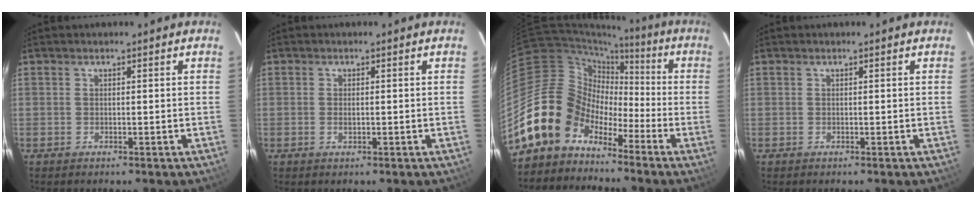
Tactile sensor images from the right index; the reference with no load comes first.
{"total": 1.3, "force": [-0.2, 0.7, 1.1], "torque": [-0.020, 0.002, -0.003]}
{"total": 14.0, "force": [-9.4, 9.9, 3.0], "torque": [-0.073, 0.038, -0.180]}
{"total": 0.0}